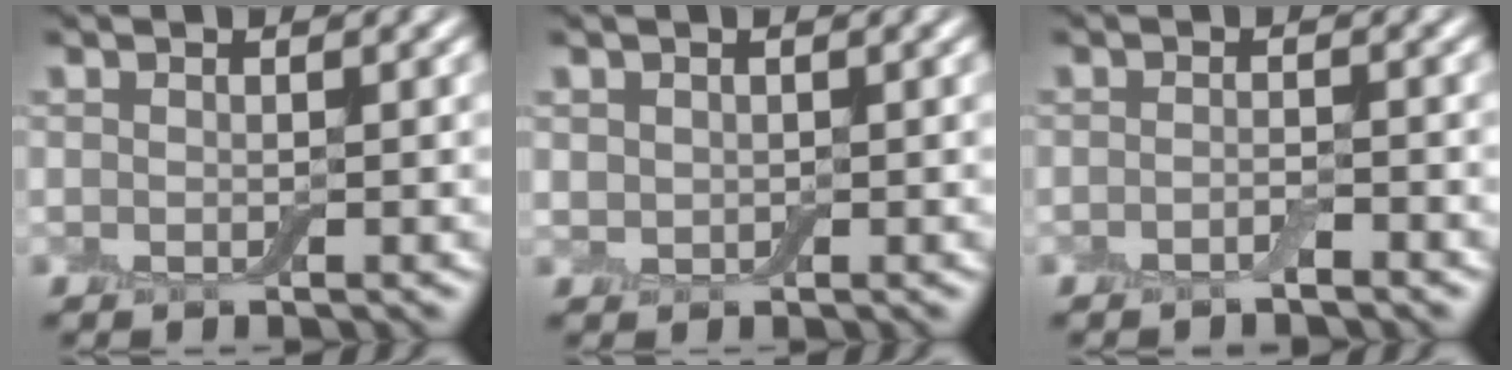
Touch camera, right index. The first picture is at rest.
{"total": 1.0, "force": [0.4, 0.9, 0.0], "torque": [0.004, 0.003, 0.003]}
{"total": 1.0, "force": [-0.8, 0.2, 0.6], "torque": [-0.015, 0.002, -0.017]}